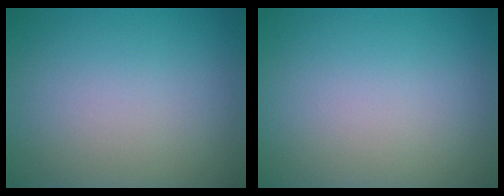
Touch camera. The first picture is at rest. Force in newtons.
{"total": 0.0}